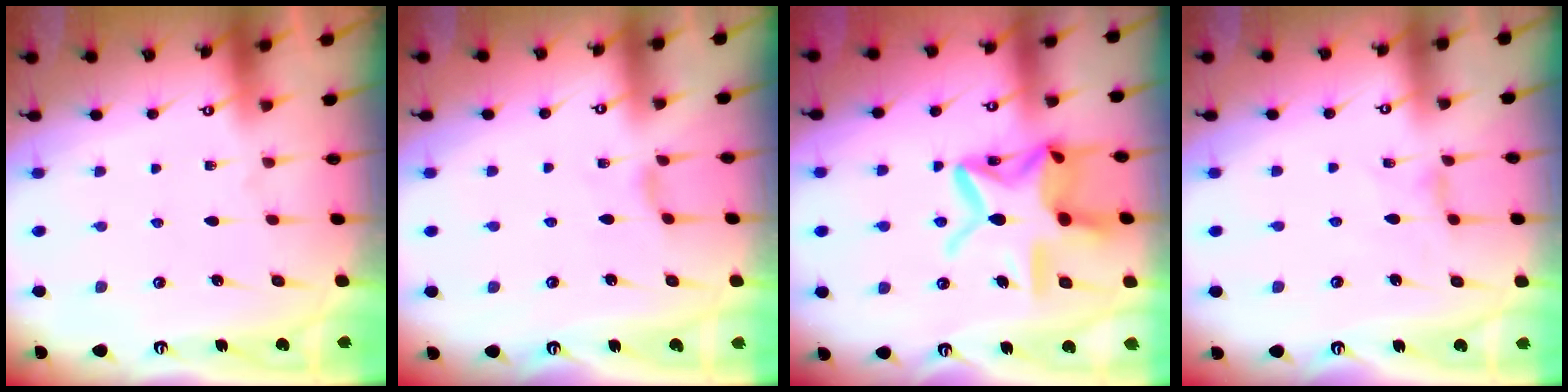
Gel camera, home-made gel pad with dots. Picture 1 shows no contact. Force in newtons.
{"total": 2.4, "press": 2.4, "slide": 0.4}
{"total": 18.4, "press": 18.3, "slide": 1.4}
{"total": 1.4, "press": 1.3, "slide": 0.4}